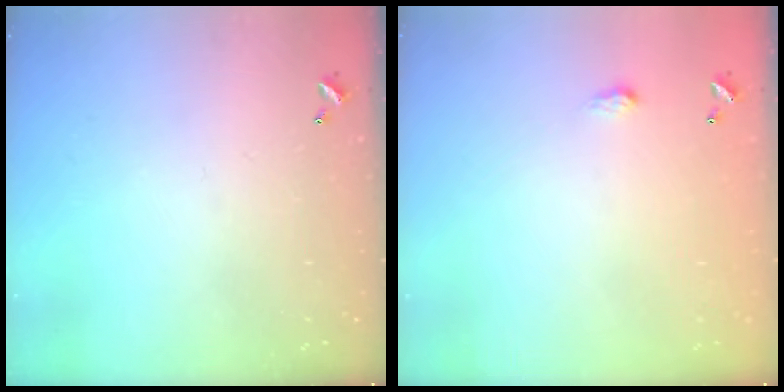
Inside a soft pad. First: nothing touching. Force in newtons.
{"total": 1.3, "press": 1.3, "slide": 0.2}